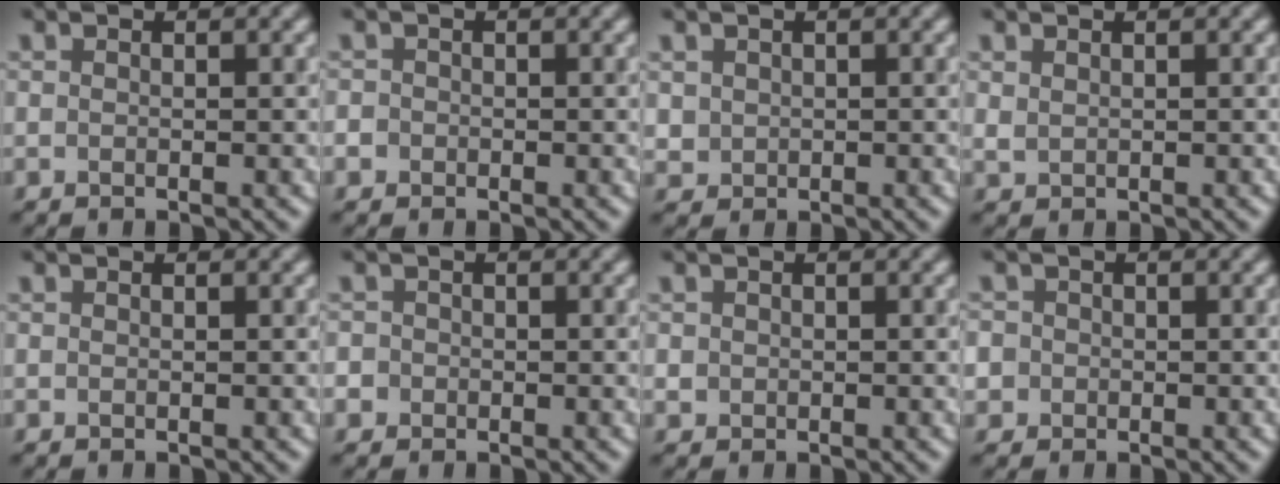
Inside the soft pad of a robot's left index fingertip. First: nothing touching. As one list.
[{"total": 0.7, "force": [-0.3, 0.7, -0.1], "torque": [0.011, 0.003, -0.008]}, {"total": 1.3, "force": [0.4, 1.2, -0.1], "torque": [0.015, 0.001, 0.010]}, {"total": 0.7, "force": [0.4, 0.6, 0.1], "torque": [-0.001, 0.002, 0.010]}, {"total": 0.0}, {"total": 1.2, "force": [-0.4, 1.2, 0.0], "torque": [0.016, 0.006, -0.007]}, {"total": 0.7, "force": [0.0, 0.6, -0.1], "torque": [0.009, 0.000, -0.002]}, {"total": 2.9, "force": [-0.4, 2.8, 0.6], "torque": [0.006, 0.013, -0.035]}]